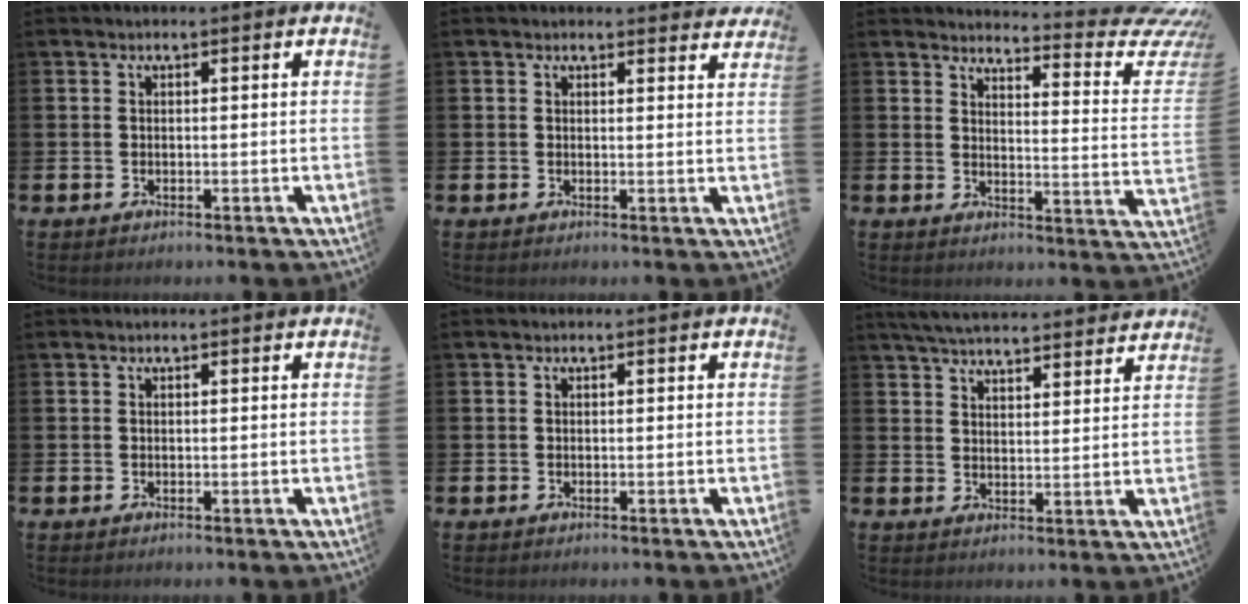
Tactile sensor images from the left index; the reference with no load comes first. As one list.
[{"total": 1.5, "force": [1.4, 0.4, 0.0], "torque": [0.013, -0.005, 0.023]}, {"total": 5.0, "force": [4.4, 1.1, 2.2], "torque": [-0.021, -0.054, 0.061]}, {"total": 0.0}, {"total": 0.0}, {"total": 5.7, "force": [5.6, 0.6, 1.1], "torque": [-0.034, -0.031, 0.100]}]